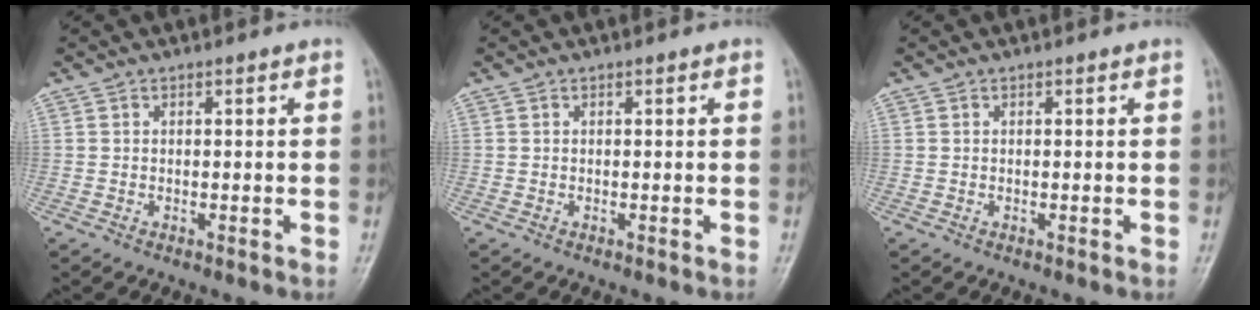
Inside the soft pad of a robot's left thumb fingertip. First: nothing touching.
{"total": 0.0}
{"total": 0.0}